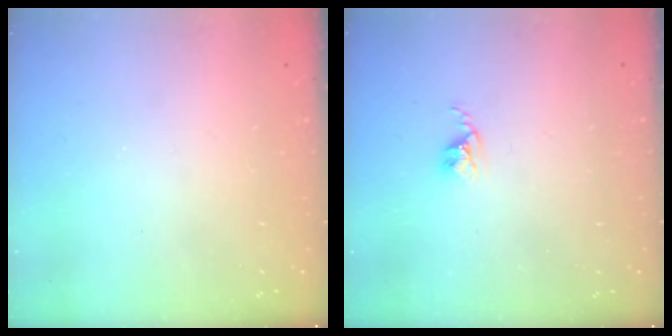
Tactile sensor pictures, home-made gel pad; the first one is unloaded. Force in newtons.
{"total": 2.6, "press": 2.6, "slide": 0.4}